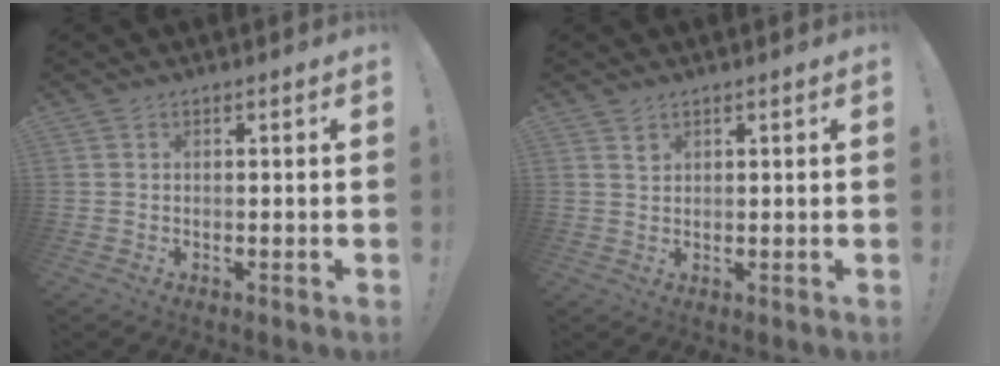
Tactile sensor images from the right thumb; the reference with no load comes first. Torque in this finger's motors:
{"motor_torque": [0.00, -0.20, -0.22, 0.44, 0.00]}